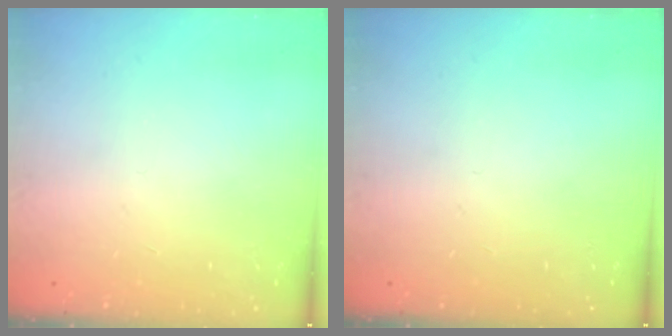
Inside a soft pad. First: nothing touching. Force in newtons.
{"total": 0.0}